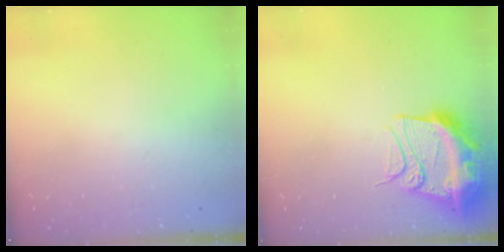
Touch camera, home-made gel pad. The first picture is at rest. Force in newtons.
{"total": 15.8, "press": 15.7, "slide": 1.6}